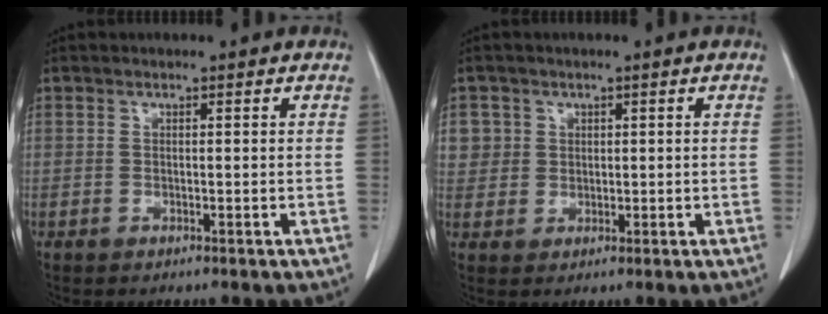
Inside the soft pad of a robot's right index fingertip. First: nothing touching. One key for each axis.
{"total": 3.4, "fx": 1.1, "fy": 3.2, "fz": -0.1, "tx": 0.022, "ty": 0.003, "tz": 0.018}